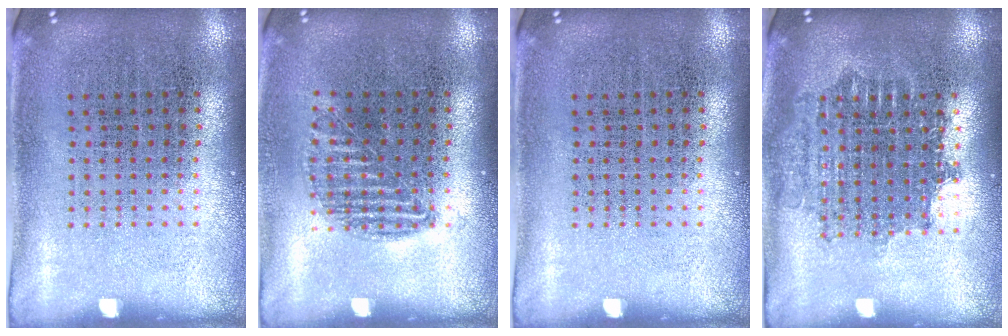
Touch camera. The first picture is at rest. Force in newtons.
{"total": 0.9, "press": 0.8, "slide": 0.3}
{"total": 0.0}
{"total": 1.7, "press": 1.4, "slide": 1.0}